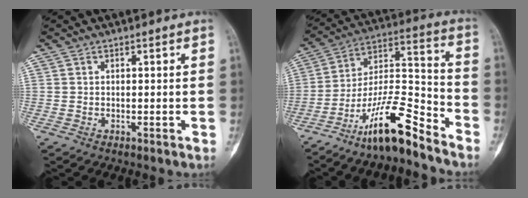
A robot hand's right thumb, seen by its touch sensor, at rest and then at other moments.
{"total": 14.8, "force": [-10.9, 3.2, 9.4], "torque": [-0.173, 0.096, -0.197]}